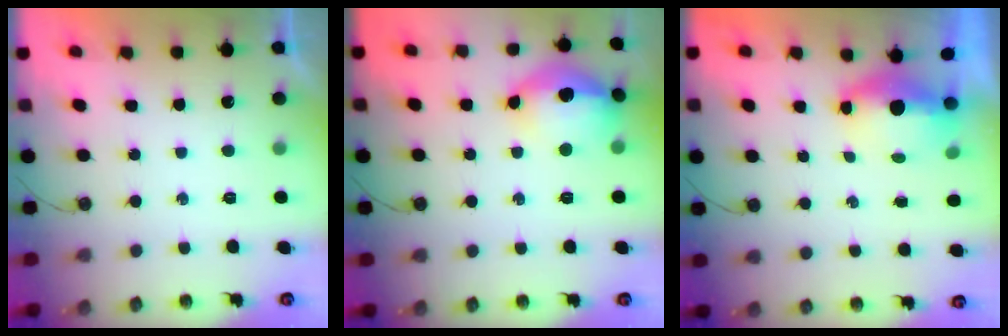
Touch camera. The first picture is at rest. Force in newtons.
{"total": 15.4, "press": 15.3, "slide": 1.9}
{"total": 5.6, "press": 5.6, "slide": 0.7}